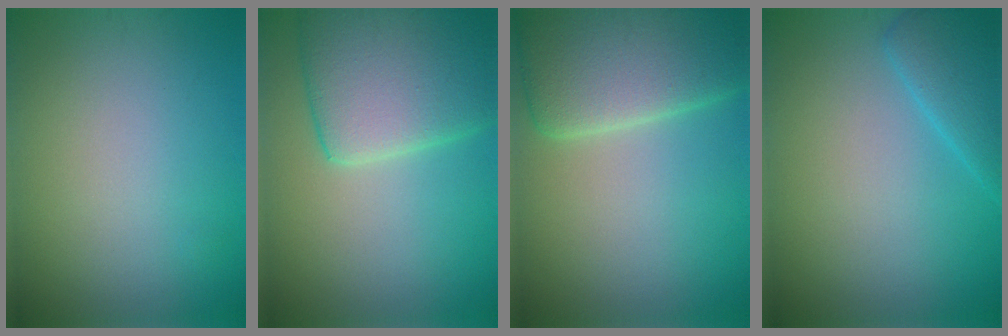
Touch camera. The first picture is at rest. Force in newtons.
{"total": 8.9, "press": 8.9, "slide": 0.5}
{"total": 8.7, "press": 8.6, "slide": 0.3}
{"total": 3.4, "press": 3.4, "slide": 0.2}